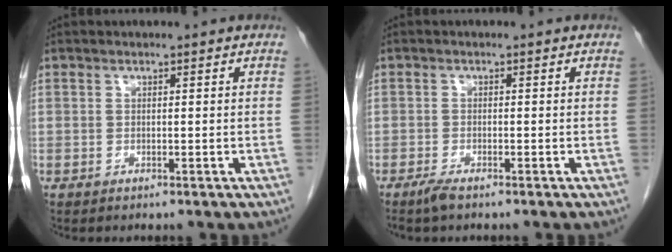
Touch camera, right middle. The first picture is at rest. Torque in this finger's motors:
{"motor_torque": [0.34, -0.14, 0.00, 0.02]}